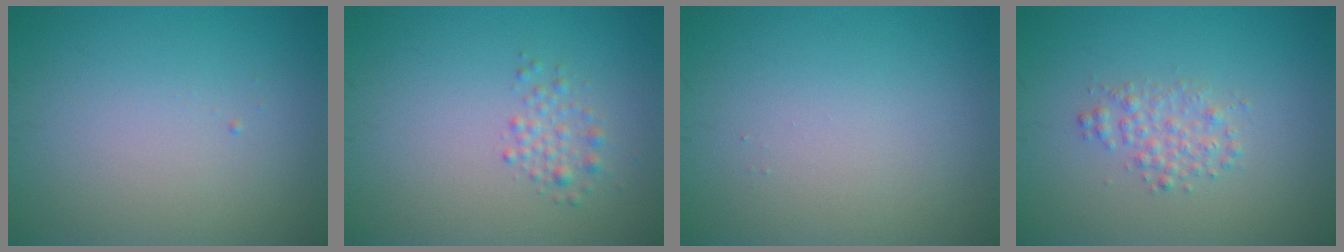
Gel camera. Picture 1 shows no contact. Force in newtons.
{"total": 1.6, "press": 1.6, "slide": 0.1}
{"total": 0.0}
{"total": 2.0, "press": 2.0, "slide": 0.0}